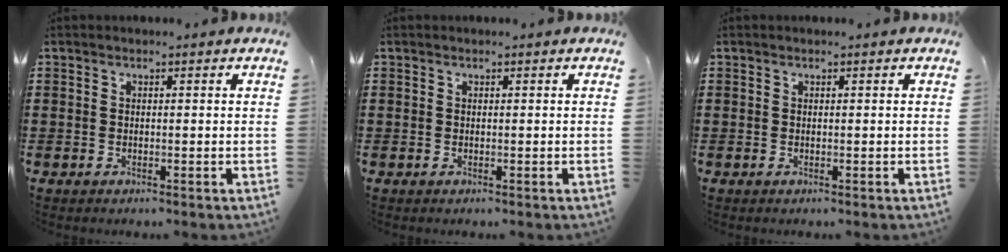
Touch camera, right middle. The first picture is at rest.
{"total": 0.0}
{"total": 0.0}